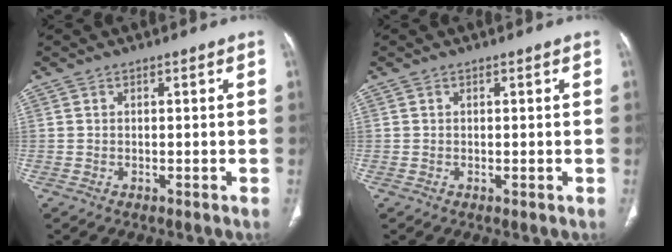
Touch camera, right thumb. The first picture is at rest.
{"total": 0.0}